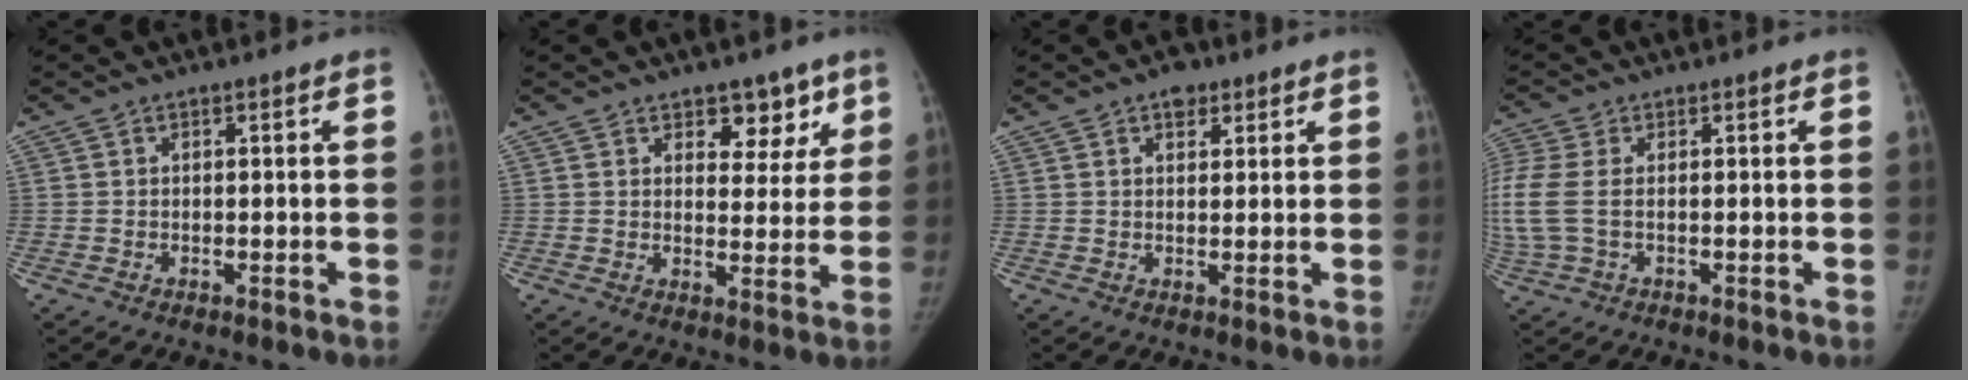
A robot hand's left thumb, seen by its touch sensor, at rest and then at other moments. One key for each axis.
{"total": 6.6, "fx": 4.3, "fy": 4.1, "fz": 3.0, "tx": 0.003, "ty": -0.024, "tz": 0.060}
{"total": 3.4, "fx": 2.1, "fy": 2.1, "fz": 1.7, "tx": -0.004, "ty": -0.007, "tz": 0.027}
{"total": 7.6, "fx": 0.2, "fy": 4.2, "fz": 6.3, "tx": -0.193, "ty": 0.008, "tz": 0.004}